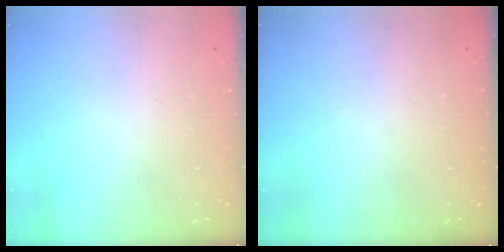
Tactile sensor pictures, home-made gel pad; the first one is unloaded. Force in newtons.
{"total": 0.9, "press": 0.0, "slide": 0.9}